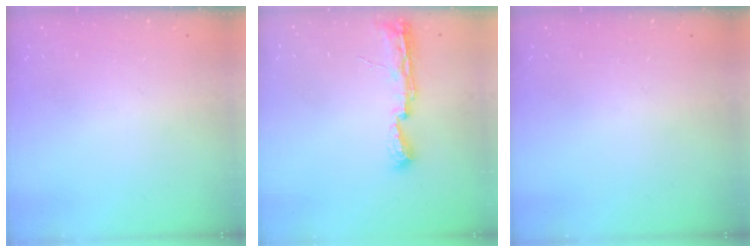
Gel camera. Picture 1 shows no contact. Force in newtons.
{"total": 8.9, "press": 8.5, "slide": 2.3}
{"total": 0.0}